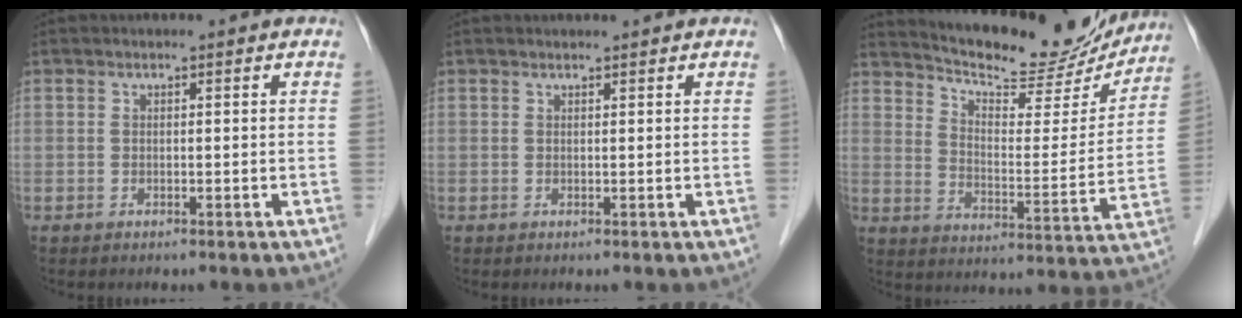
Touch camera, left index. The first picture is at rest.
{"total": 1.2, "force": [1.2, 0.0, 0.2], "torque": [-0.006, 0.009, 0.019]}
{"total": 19.6, "force": [18.2, 3.9, 6.2], "torque": [-0.095, -0.026, 0.249]}